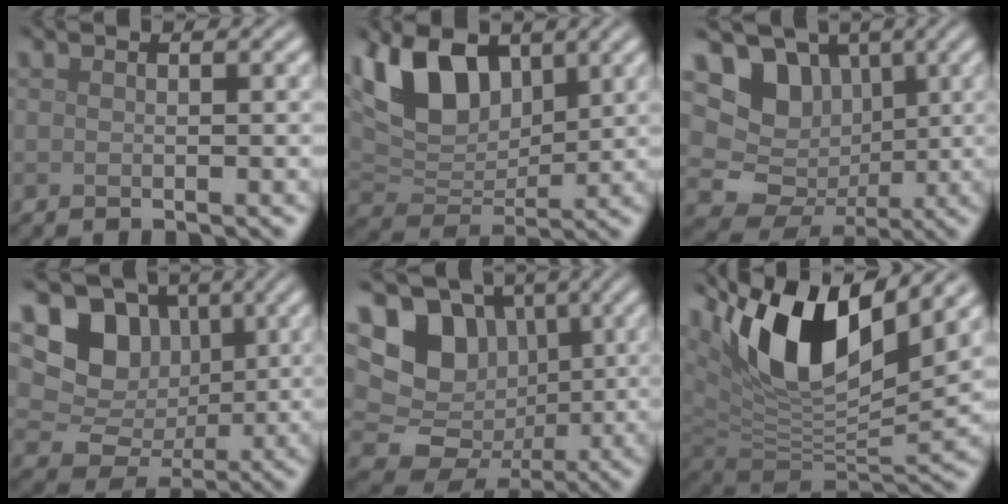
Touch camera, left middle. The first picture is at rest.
{"total": 8.6, "force": [3.9, 5.2, 5.7], "torque": [-0.125, 0.003, 0.065]}
{"total": 10.5, "force": [2.1, 9.5, 4.1], "torque": [-0.084, 0.023, 0.011]}
{"total": 7.7, "force": [2.0, 6.5, 3.6], "torque": [-0.055, -0.001, 0.018]}
{"total": 14.7, "force": [2.6, 13.1, 6.1], "torque": [-0.145, 0.032, 0.035]}
{"total": 12.5, "force": [5.9, 5.2, 9.6], "torque": [-0.173, 0.004, 0.108]}